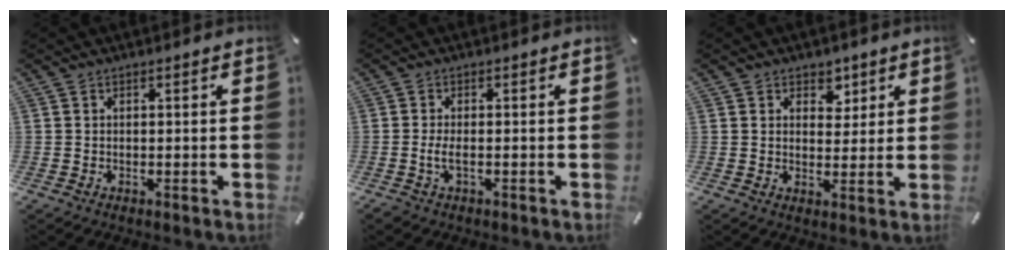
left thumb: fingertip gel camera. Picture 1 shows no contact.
{"total": 3.0, "force": [-0.8, 1.1, 2.6], "torque": [-0.060, -0.001, -0.017]}
{"total": 4.3, "force": [2.3, 3.5, 0.9], "torque": [0.010, -0.012, 0.033]}